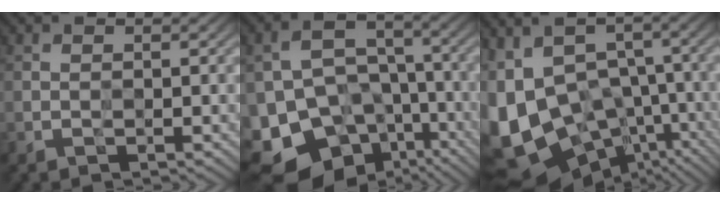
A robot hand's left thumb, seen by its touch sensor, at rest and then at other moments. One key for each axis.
{"total": 16.0, "fx": -8.1, "fy": 11.5, "fz": 7.6, "tx": -0.190, "ty": -0.033, "tz": -0.097}
{"total": 15.8, "fx": -5.9, "fy": 10.6, "fz": 10.1, "tx": -0.246, "ty": -0.015, "tz": -0.048}